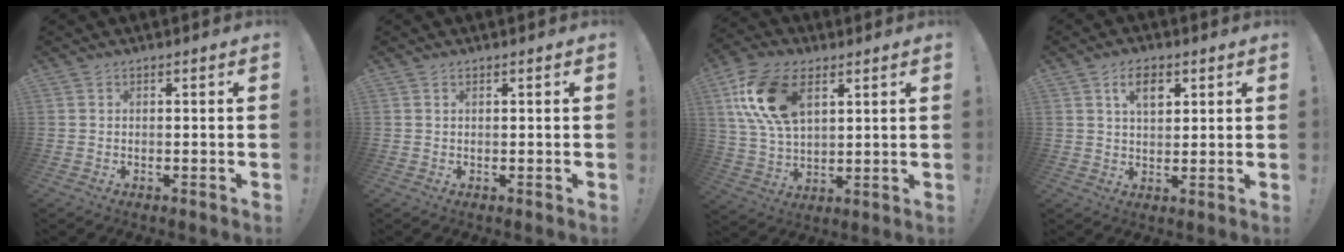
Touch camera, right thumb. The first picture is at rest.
{"total": 0.0}
{"total": 17.6, "force": [7.1, 10.2, 12.4], "torque": [-0.255, -0.007, 0.131]}
{"total": 6.5, "force": [2.9, 3.7, 4.5], "torque": [-0.071, -0.002, 0.050]}